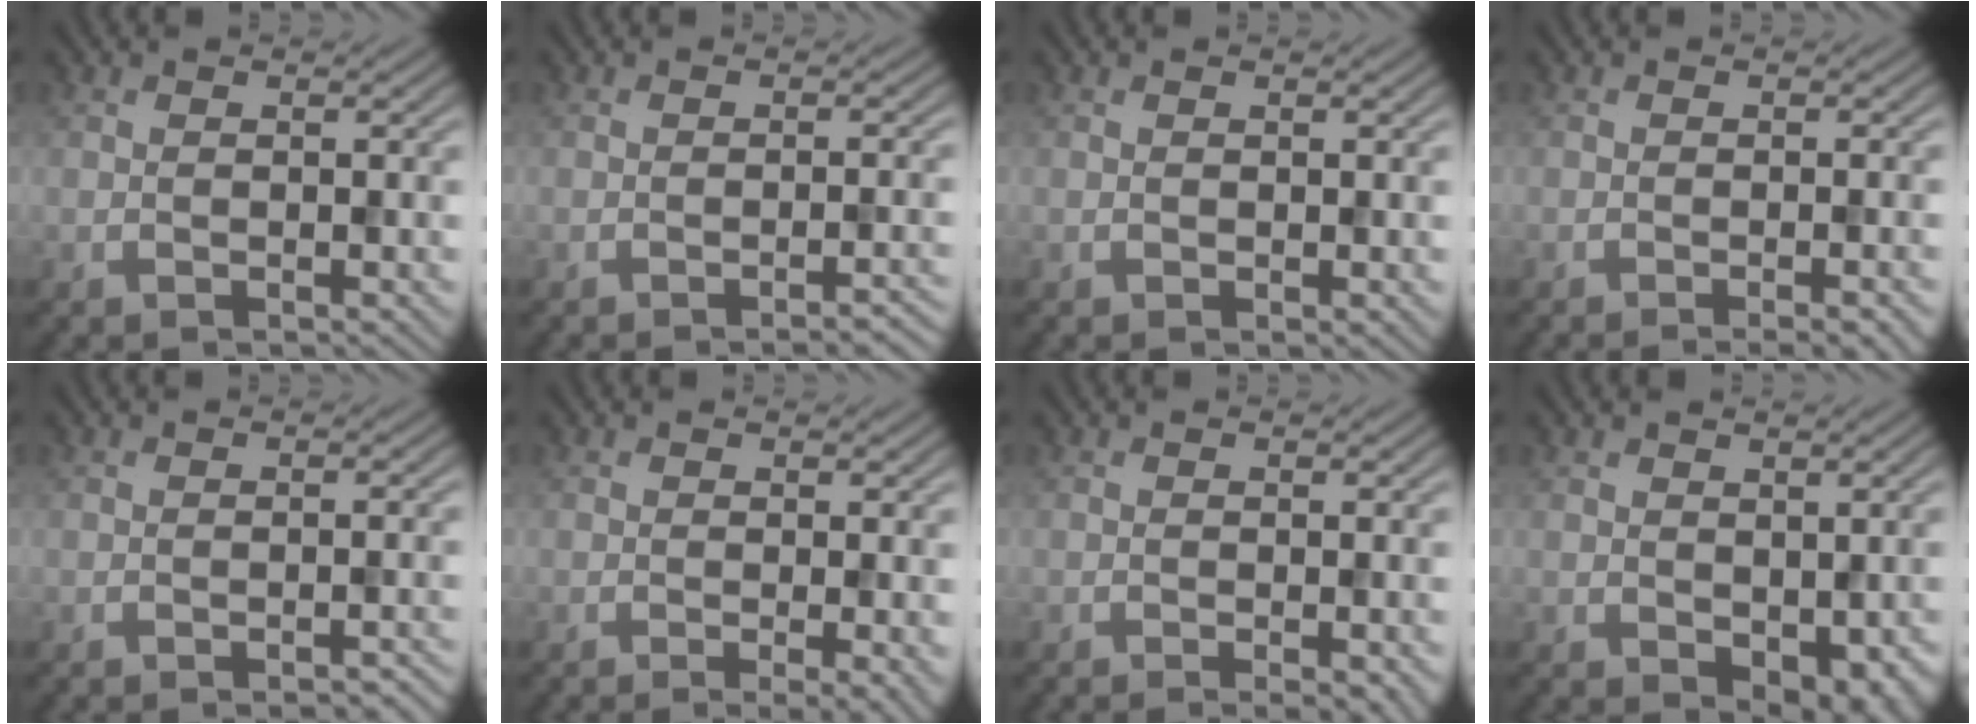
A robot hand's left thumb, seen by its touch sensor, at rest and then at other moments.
{"total": 2.4, "force": [-1.5, 0.5, 1.8], "torque": [-0.017, 0.008, -0.029]}
{"total": 0.0}
{"total": 3.3, "force": [-1.7, 0.6, 2.7], "torque": [-0.031, 0.008, -0.030]}
{"total": 1.5, "force": [-1.1, 0.3, 0.9], "torque": [-0.005, 0.004, -0.018]}
{"total": 3.0, "force": [-0.7, 0.6, 2.8], "torque": [-0.043, -0.004, -0.012]}
{"total": 2.4, "force": [-1.1, 0.4, 2.1], "torque": [-0.026, 0.001, -0.017]}
{"total": 3.8, "force": [-0.6, 2.4, 2.9], "torque": [-0.040, -0.015, 0.001]}